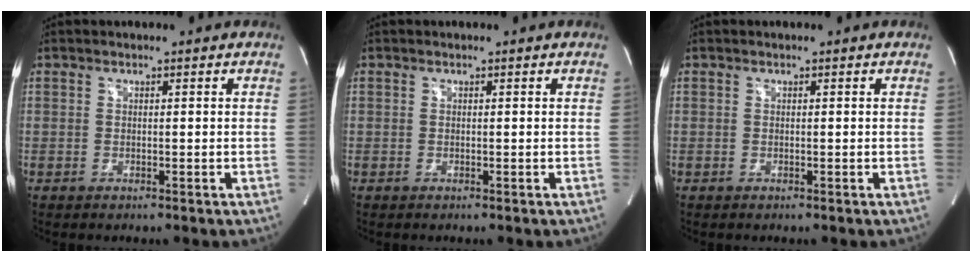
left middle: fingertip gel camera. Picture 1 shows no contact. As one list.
[{"total": 0.0}, {"total": 0.0}]